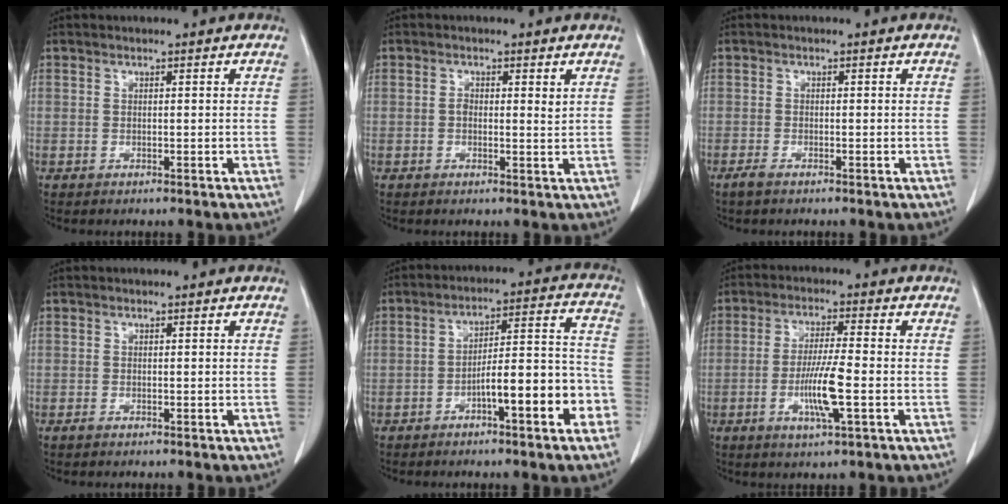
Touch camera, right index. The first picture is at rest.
{"total": 1.9, "force": [0.4, 0.9, 1.6], "torque": [-0.025, -0.001, 0.004]}
{"total": 1.4, "force": [-1.1, 0.3, 0.9], "torque": [-0.024, -0.003, -0.021]}
{"total": 0.5, "force": [-0.4, 0.1, 0.3], "torque": [-0.008, -0.001, -0.007]}
{"total": 11.5, "force": [-5.1, 2.0, 10.2], "torque": [-0.136, 0.038, -0.074]}
{"total": 7.4, "force": [-2.2, 0.2, 7.1], "torque": [-0.135, -0.008, -0.043]}